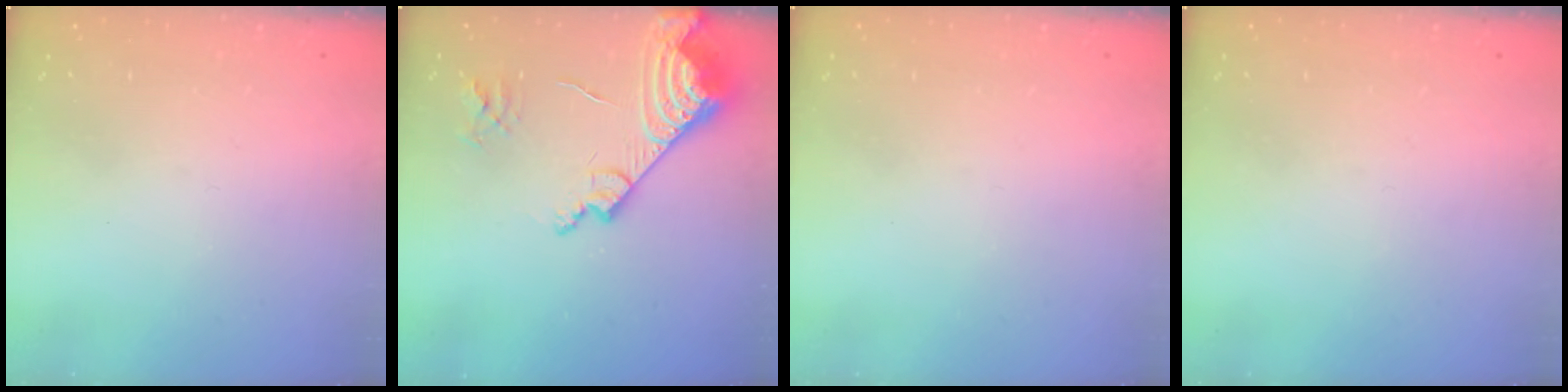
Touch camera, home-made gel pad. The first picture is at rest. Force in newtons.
{"total": 16.3, "press": 16.2, "slide": 2.4}
{"total": 0.0}
{"total": 0.0}